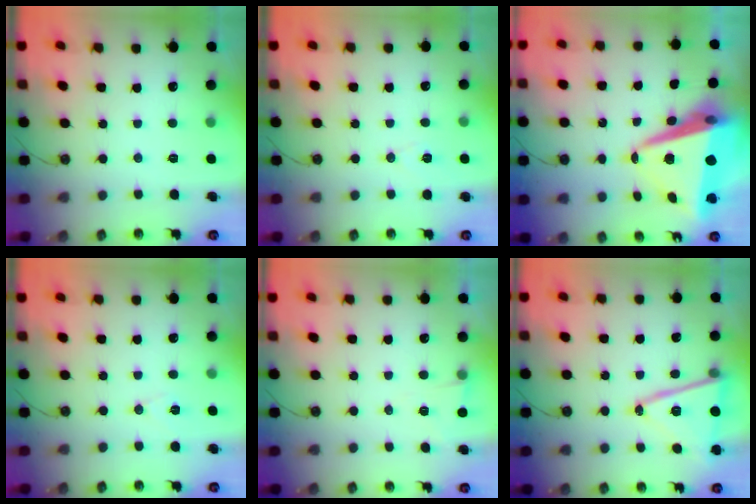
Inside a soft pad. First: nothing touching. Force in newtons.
{"total": 7.6, "press": 6.2, "slide": 4.4}
{"total": 14.8, "press": 14.5, "slide": 3.0}
{"total": 7.4, "press": 5.9, "slide": 4.5}
{"total": 4.2, "press": 3.0, "slide": 2.9}
{"total": 15.7, "press": 15.2, "slide": 3.8}